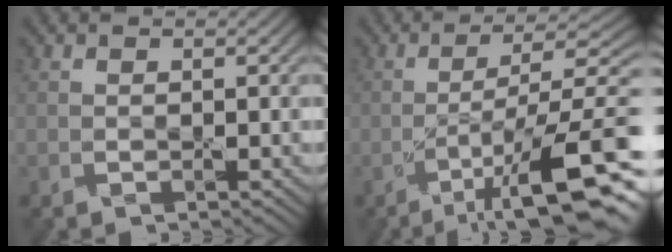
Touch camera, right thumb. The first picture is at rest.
{"total": 15.4, "force": [-6.6, 4.0, 13.3], "torque": [-0.207, 0.002, -0.105]}